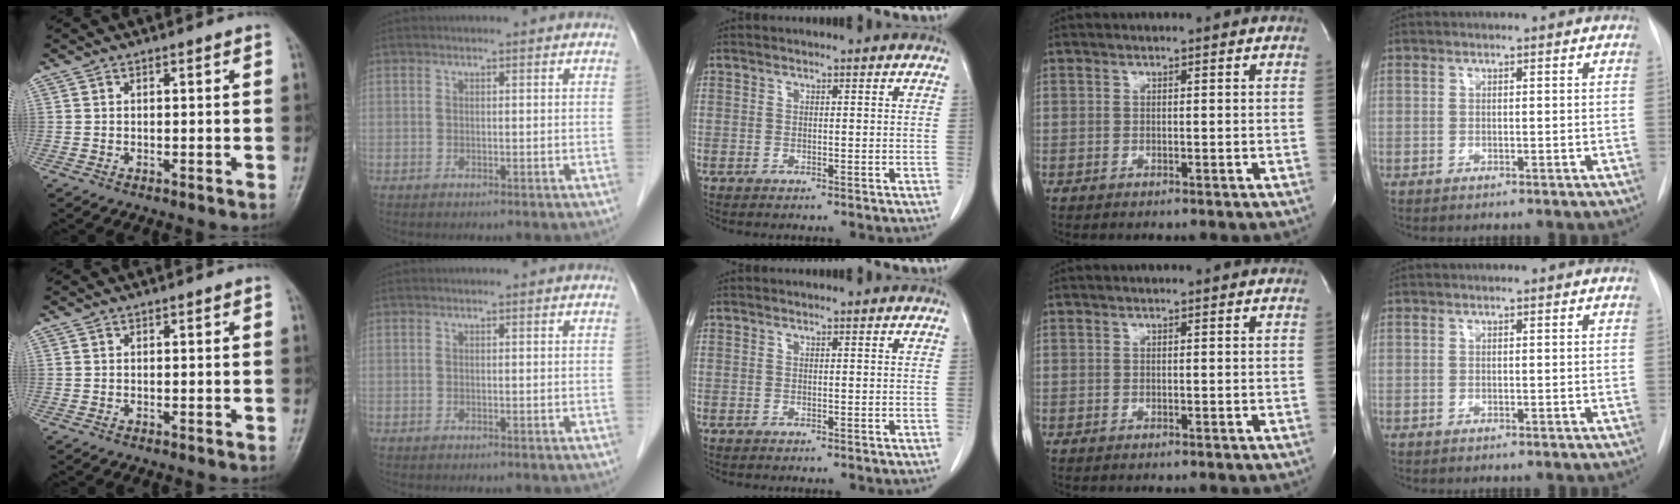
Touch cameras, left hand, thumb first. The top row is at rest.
{}